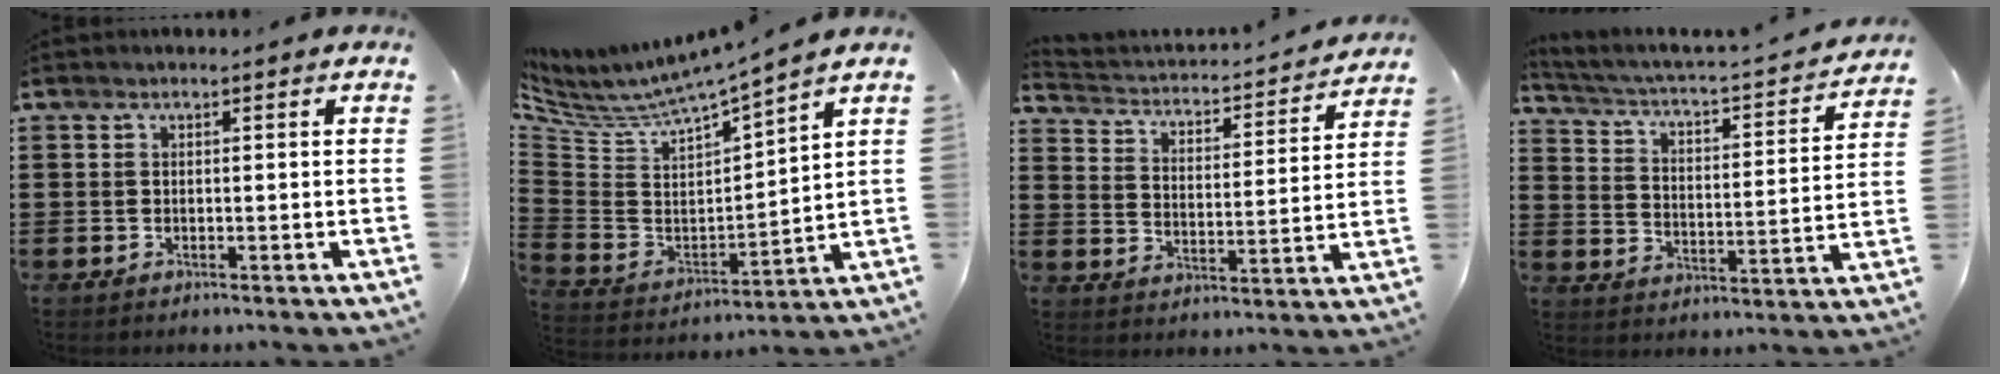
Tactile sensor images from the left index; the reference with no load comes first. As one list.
[{"total": 6.1, "force": [5.7, 0.3, 2.1], "torque": [-0.075, -0.053, 0.090]}, {"total": 1.9, "force": [1.7, 0.6, 0.5], "torque": [-0.027, -0.025, 0.017]}, {"total": 1.9, "force": [1.3, 0.0, 1.3], "torque": [-0.041, -0.029, 0.007]}]